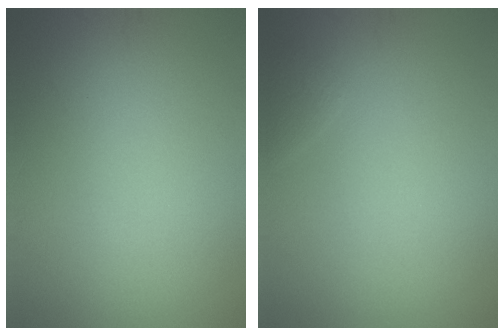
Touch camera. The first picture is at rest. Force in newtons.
{"total": 0.7, "press": 0.7, "slide": 0.1}